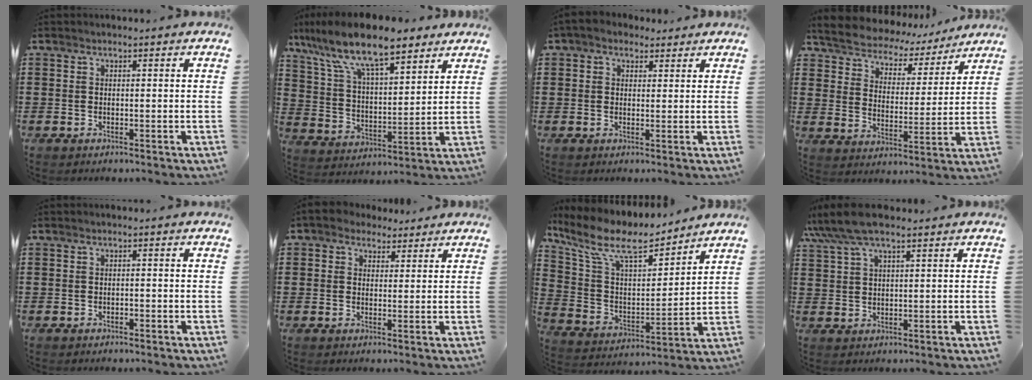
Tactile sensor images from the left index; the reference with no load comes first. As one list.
[{"total": 11.5, "force": [9.0, 2.8, 6.6], "torque": [-0.159, -0.028, 0.158]}, {"total": 2.5, "force": [1.7, 1.5, 0.9], "torque": [-0.024, 0.006, 0.032]}, {"total": 4.6, "force": [4.5, 0.9, 0.1], "torque": [-0.030, -0.034, 0.073]}, {"total": 0.6, "force": [-0.5, 0.2, 0.3], "torque": [-0.009, -0.003, -0.009]}, {"total": 2.9, "force": [2.1, 2.0, 0.4], "torque": [-0.019, 0.010, 0.038]}, {"total": 10.4, "force": [8.0, 3.2, 5.8], "torque": [-0.149, -0.041, 0.136]}, {"total": 6.1, "force": [4.5, 1.3, 3.9], "torque": [-0.086, 0.000, 0.083]}]